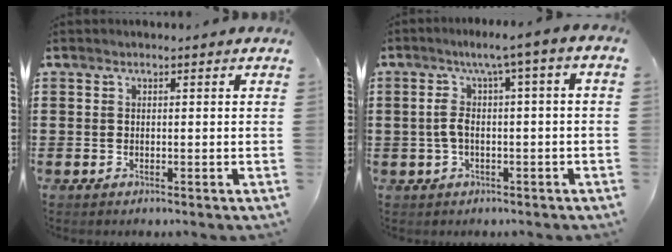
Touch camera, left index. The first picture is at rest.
{"total": 5.2, "force": [-0.7, 0.6, 5.1], "torque": [-0.109, -0.001, -0.022]}